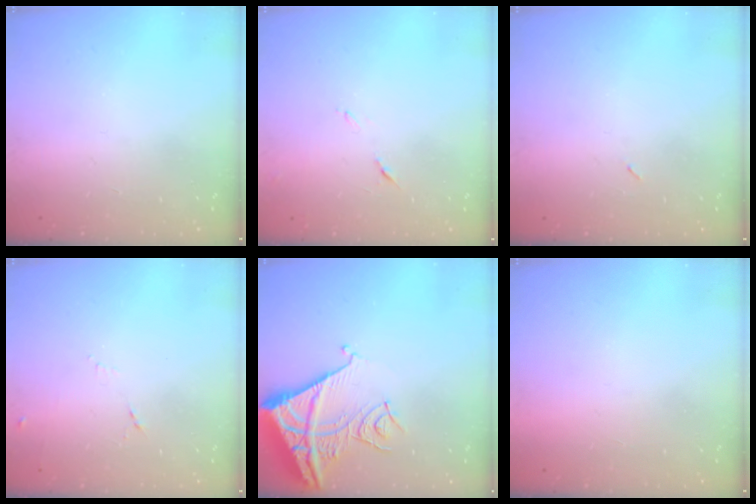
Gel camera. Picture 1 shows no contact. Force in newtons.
{"total": 6.1, "press": 6.1, "slide": 0.6}
{"total": 2.2, "press": 2.1, "slide": 0.9}
{"total": 4.4, "press": 4.3, "slide": 1.0}
{"total": 12.2, "press": 12.1, "slide": 1.5}
{"total": 1.5, "press": 1.5, "slide": 0.1}